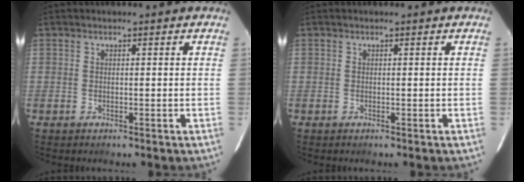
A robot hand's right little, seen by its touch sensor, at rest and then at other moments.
{"total": 0.0}